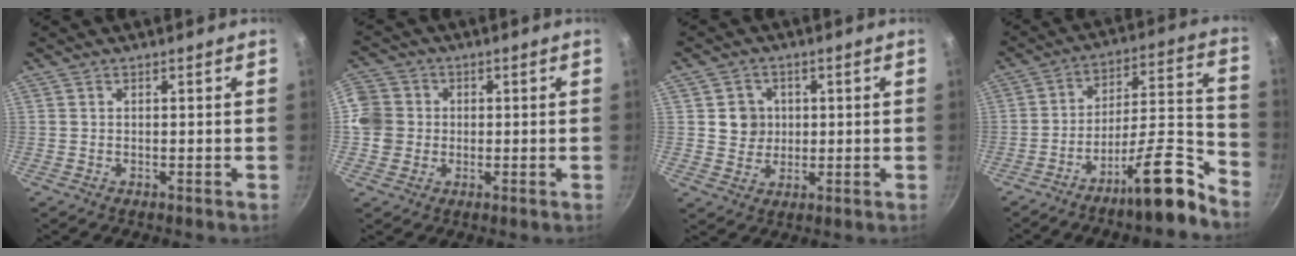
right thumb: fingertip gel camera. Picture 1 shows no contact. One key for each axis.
{"total": 7.0, "fx": -0.2, "fy": 6.6, "fz": 2.2, "tx": -0.014, "ty": 0.004, "tz": -0.021}
{"total": 5.3, "fx": 0.9, "fy": 5.0, "fz": 1.6, "tx": 0.003, "ty": 0.001, "tz": 0.016}
{"total": 14.4, "fx": -10.3, "fy": 2.5, "fz": 9.7, "tx": -0.128, "ty": 0.100, "tz": -0.177}